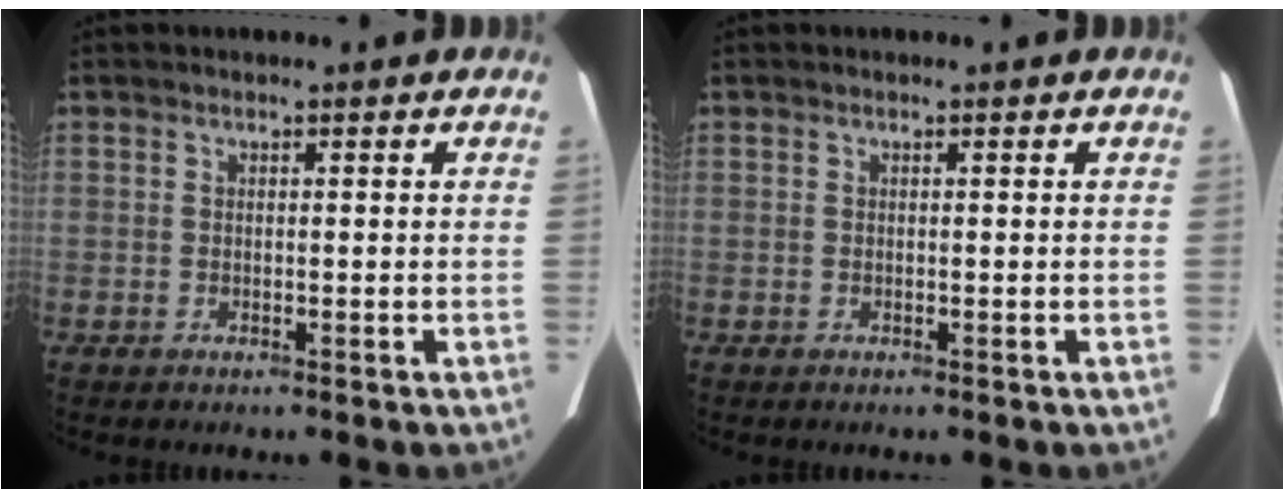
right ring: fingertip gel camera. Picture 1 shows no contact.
{"total": 0.0}